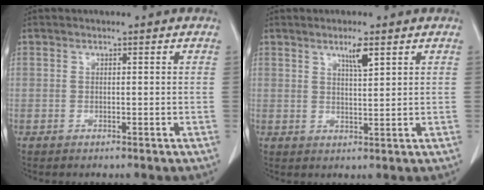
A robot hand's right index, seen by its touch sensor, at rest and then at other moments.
{"total": 3.2, "force": [1.9, 0.2, 2.6], "torque": [-0.046, -0.004, 0.034]}